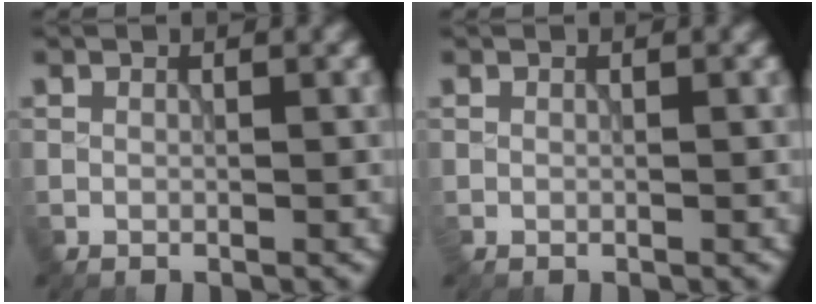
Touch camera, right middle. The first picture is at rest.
{"total": 0.0}